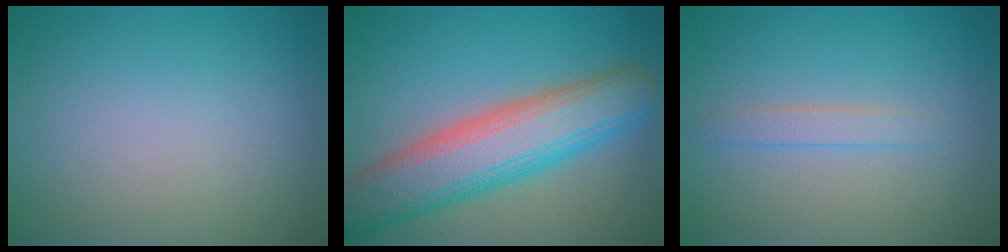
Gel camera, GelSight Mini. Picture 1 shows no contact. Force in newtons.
{"total": 8.9, "press": 8.9, "slide": 0.2}
{"total": 1.3, "press": 1.3, "slide": 0.0}